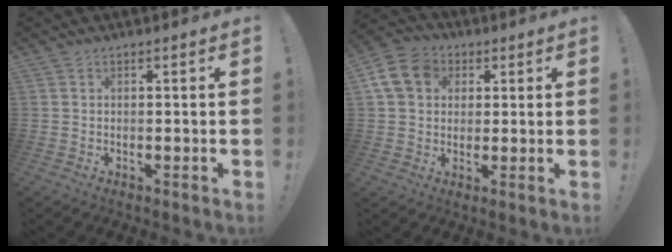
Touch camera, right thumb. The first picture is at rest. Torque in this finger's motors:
{"motor_torque": [1.21, 1.21, 0.14, 0.04, 0.00]}